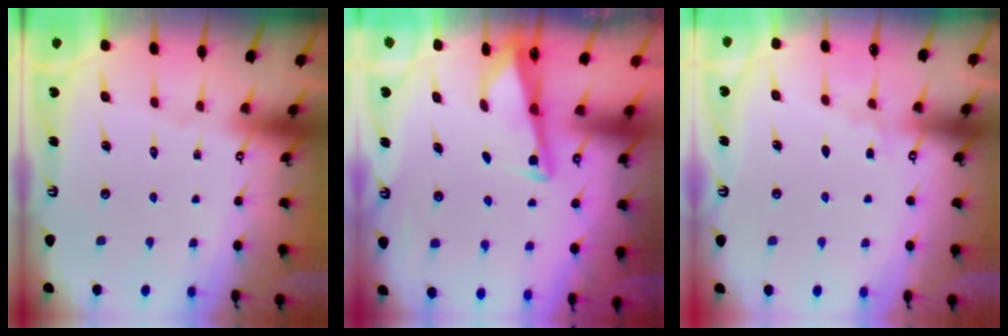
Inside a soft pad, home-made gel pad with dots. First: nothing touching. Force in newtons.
{"total": 2.8, "press": 2.8, "slide": 0.3}
{"total": 4.5, "press": 4.4, "slide": 0.5}